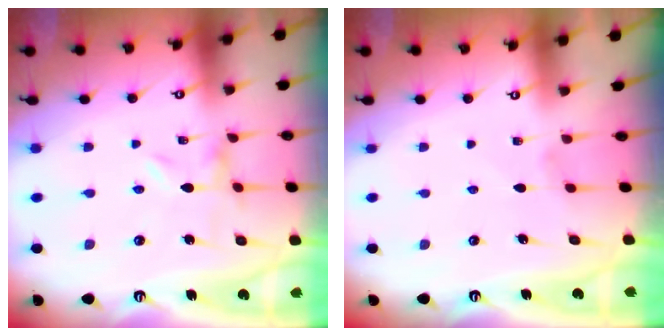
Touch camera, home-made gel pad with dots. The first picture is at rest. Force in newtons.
{"total": 0.0}